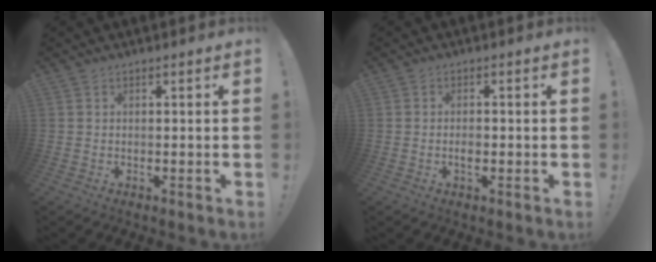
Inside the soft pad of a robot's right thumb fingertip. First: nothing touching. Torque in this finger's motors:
{"motor_torque": [-0.05, -0.03, 0.00, 0.00, 0.00]}